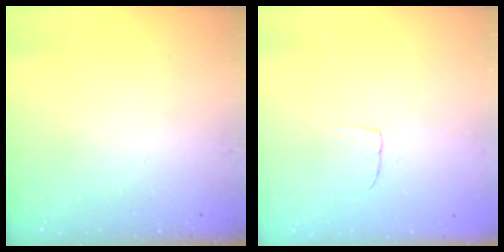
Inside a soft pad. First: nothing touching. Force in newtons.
{"total": 2.4, "press": 2.4, "slide": 0.1}